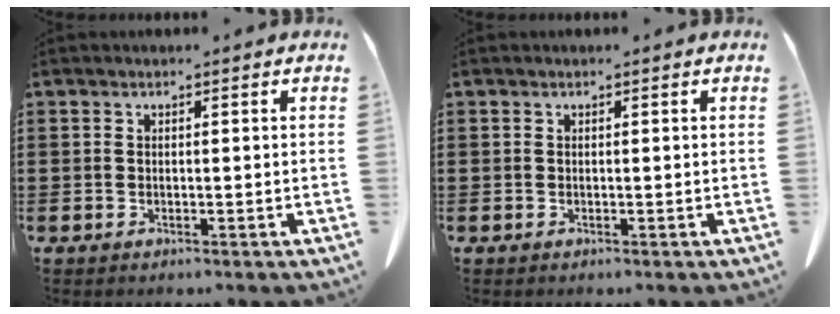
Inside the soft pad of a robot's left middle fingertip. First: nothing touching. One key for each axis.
{"total": 0.0}